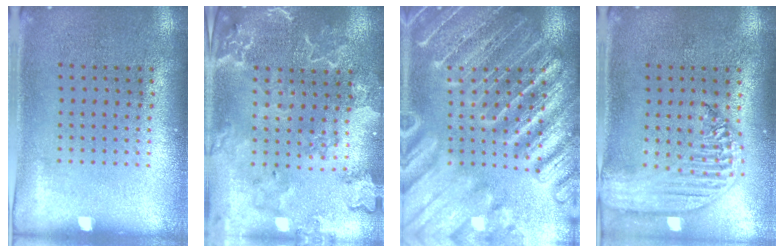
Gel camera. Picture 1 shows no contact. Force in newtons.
{"total": 2.6, "press": 2.4, "slide": 0.8}
{"total": 6.3, "press": 6.2, "slide": 0.7}
{"total": 2.6, "press": 2.1, "slide": 1.4}